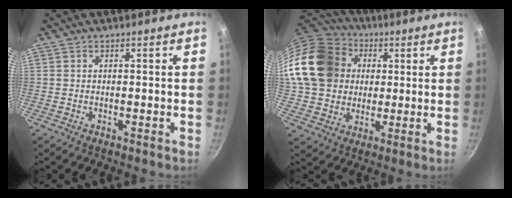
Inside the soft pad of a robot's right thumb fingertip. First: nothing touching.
{"total": 21.3, "force": [3.8, 18.0, 10.9], "torque": [-0.194, 0.034, 0.074]}